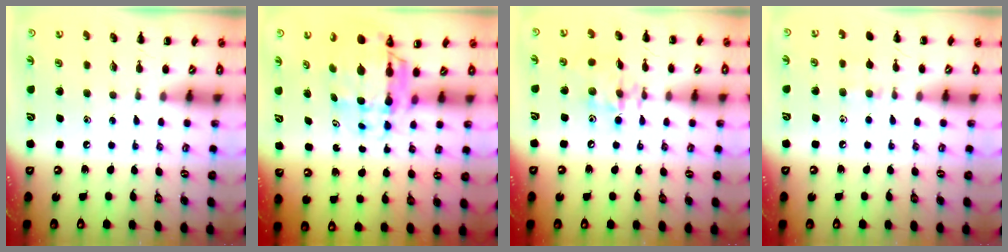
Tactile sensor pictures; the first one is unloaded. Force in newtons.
{"total": 8.1, "press": 7.8, "slide": 2.4}
{"total": 10.8, "press": 10.7, "slide": 1.2}
{"total": 7.1, "press": 6.8, "slide": 2.1}